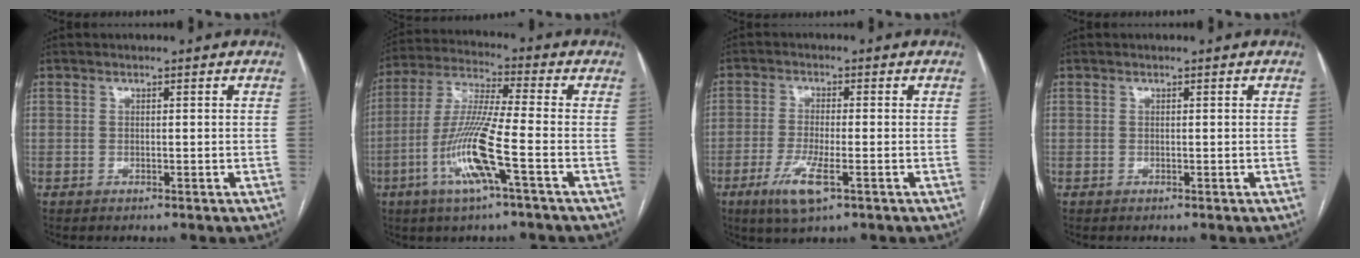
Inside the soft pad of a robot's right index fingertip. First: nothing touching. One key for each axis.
{"total": 12.4, "fx": -4.6, "fy": 0.1, "fz": 11.6, "tx": -0.243, "ty": -0.005, "tz": -0.094}
{"total": 6.6, "fx": -3.1, "fy": 1.1, "fz": 5.7, "tx": -0.116, "ty": -0.014, "tz": -0.055}
{"total": 0.0}